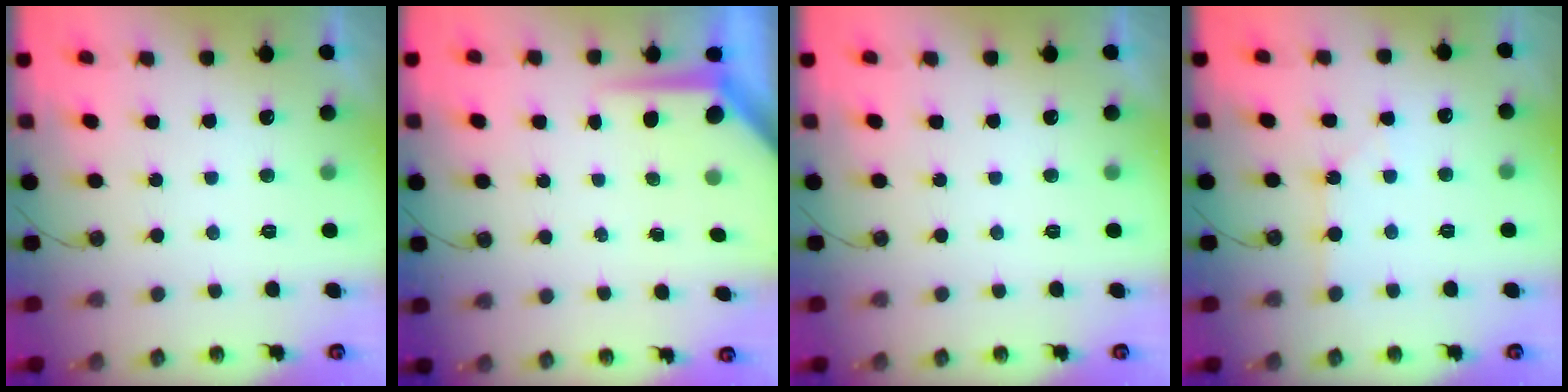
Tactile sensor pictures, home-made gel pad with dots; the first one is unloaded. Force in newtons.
{"total": 5.2, "press": 5.2, "slide": 0.5}
{"total": 0.0}
{"total": 1.1, "press": 1.1, "slide": 0.2}